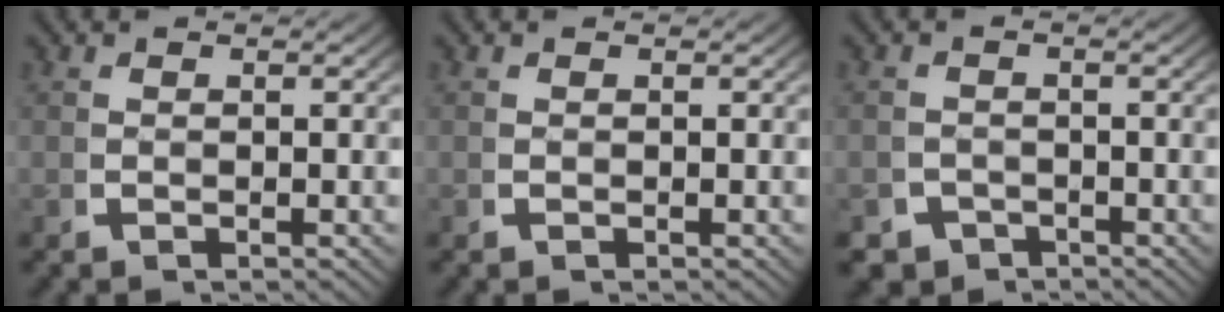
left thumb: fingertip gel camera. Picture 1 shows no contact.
{"total": 0.0}
{"total": 4.1, "force": [-3.6, 1.9, 0.2], "torque": [0.008, -0.022, -0.063]}